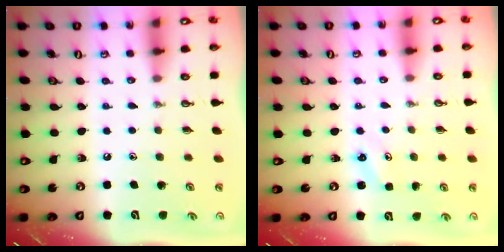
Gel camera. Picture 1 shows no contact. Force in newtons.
{"total": 3.1, "press": 3.1, "slide": 0.3}